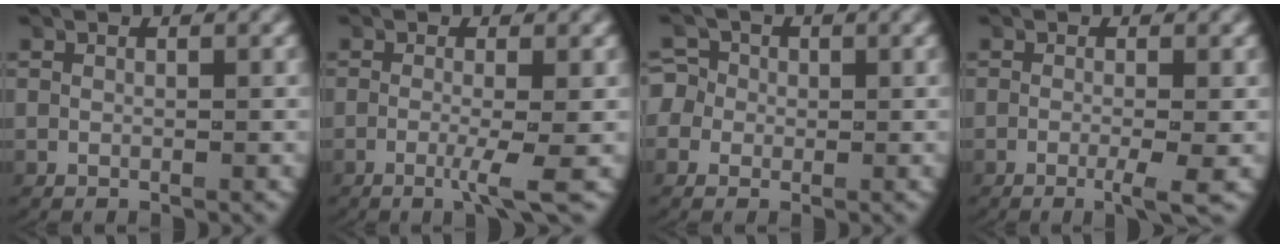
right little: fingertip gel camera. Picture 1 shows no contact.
{"total": 2.6, "force": [-1.0, 0.1, 2.4], "torque": [-0.044, -0.007, -0.023]}
{"total": 4.9, "force": [0.1, 4.6, 1.5], "torque": [-0.049, -0.009, -0.003]}
{"total": 2.6, "force": [-1.1, 0.1, 2.3], "torque": [-0.031, -0.003, -0.024]}